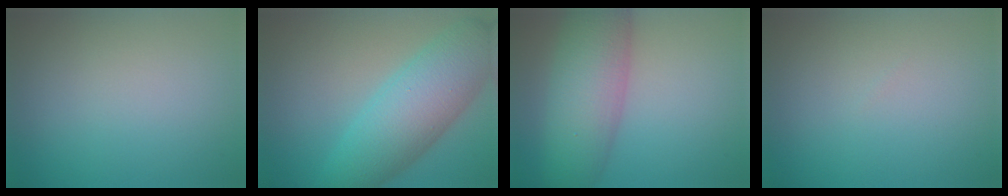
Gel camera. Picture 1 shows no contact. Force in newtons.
{"total": 7.9, "press": 7.9, "slide": 0.2}
{"total": 7.8, "press": 7.8, "slide": 0.3}
{"total": 0.0}